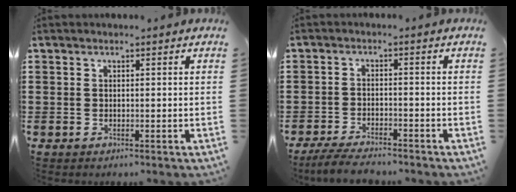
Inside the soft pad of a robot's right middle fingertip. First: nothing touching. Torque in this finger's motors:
{"motor_torque": [0.27, -0.08, 0.11, 0.05]}